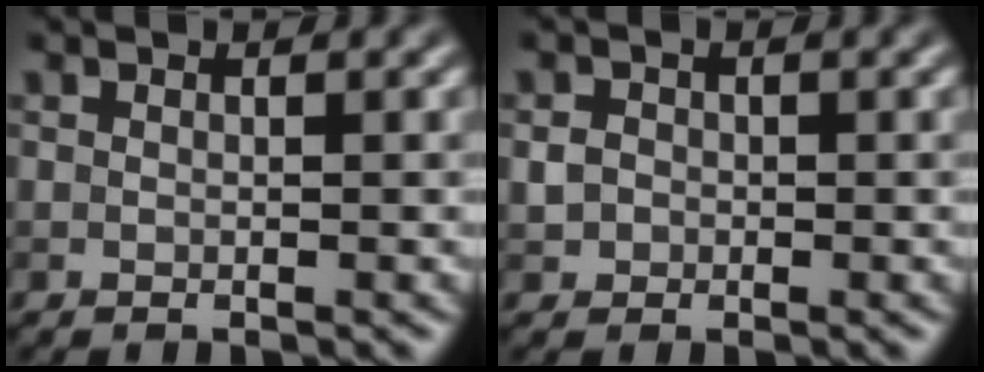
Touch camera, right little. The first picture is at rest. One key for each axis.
{"total": 1.3, "fx": -0.1, "fy": 1.2, "fz": 0.4, "tx": -0.002, "ty": -0.002, "tz": -0.005}